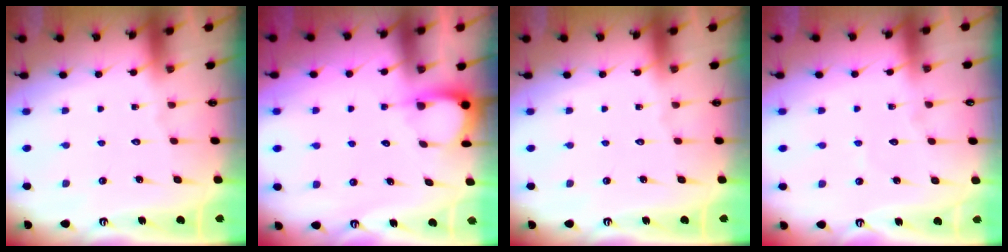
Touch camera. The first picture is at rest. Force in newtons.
{"total": 3.0, "press": 3.0, "slide": 0.4}
{"total": 0.0}
{"total": 2.6, "press": 2.6, "slide": 0.1}